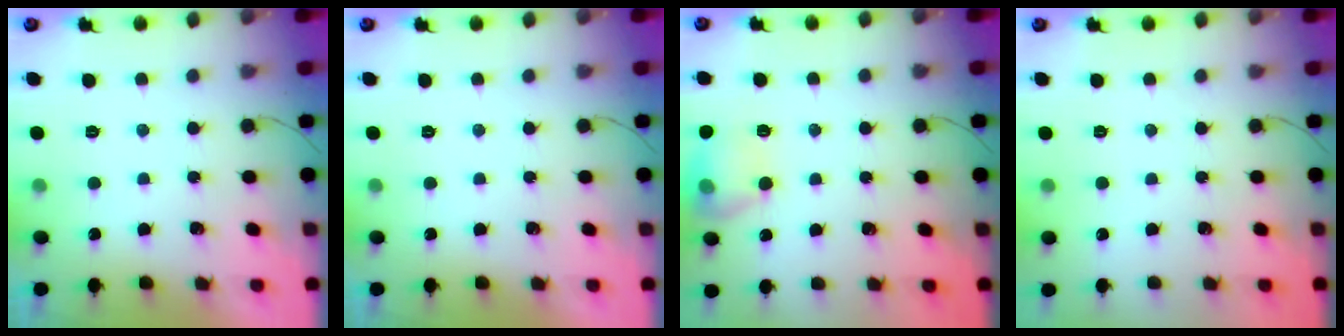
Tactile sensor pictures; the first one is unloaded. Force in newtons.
{"total": 0.0}
{"total": 11.9, "press": 11.9, "slide": 0.8}
{"total": 0.0}